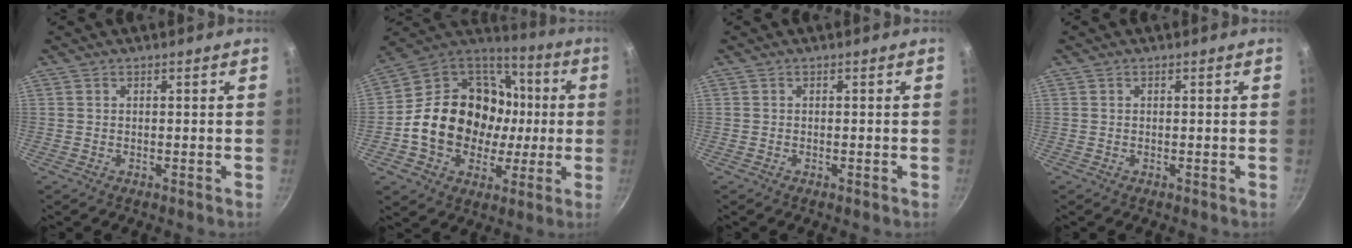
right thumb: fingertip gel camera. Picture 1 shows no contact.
{"total": 24.6, "force": [-0.2, 19.9, 14.4], "torque": [-0.226, 0.044, 0.009]}
{"total": 0.5, "force": [-0.3, 0.2, 0.4], "torque": [-0.006, 0.003, -0.005]}
{"total": 0.0}